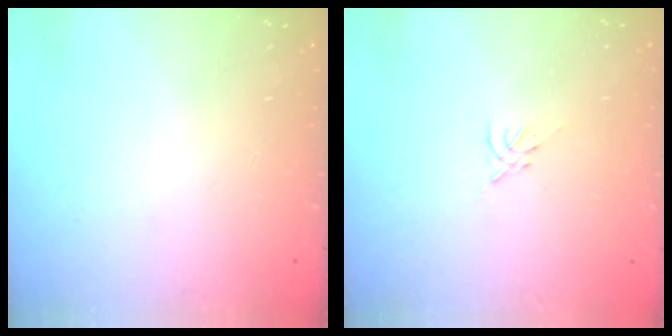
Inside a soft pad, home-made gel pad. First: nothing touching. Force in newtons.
{"total": 0.0}